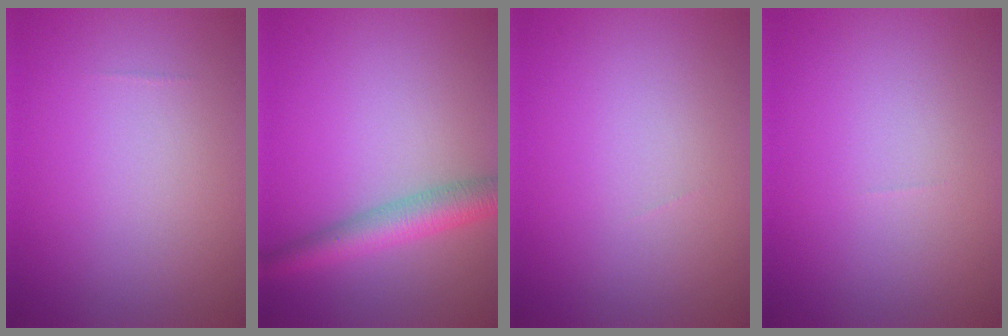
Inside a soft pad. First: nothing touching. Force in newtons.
{"total": 3.8, "press": 3.8, "slide": 0.1}
{"total": 0.0}
{"total": 0.0}